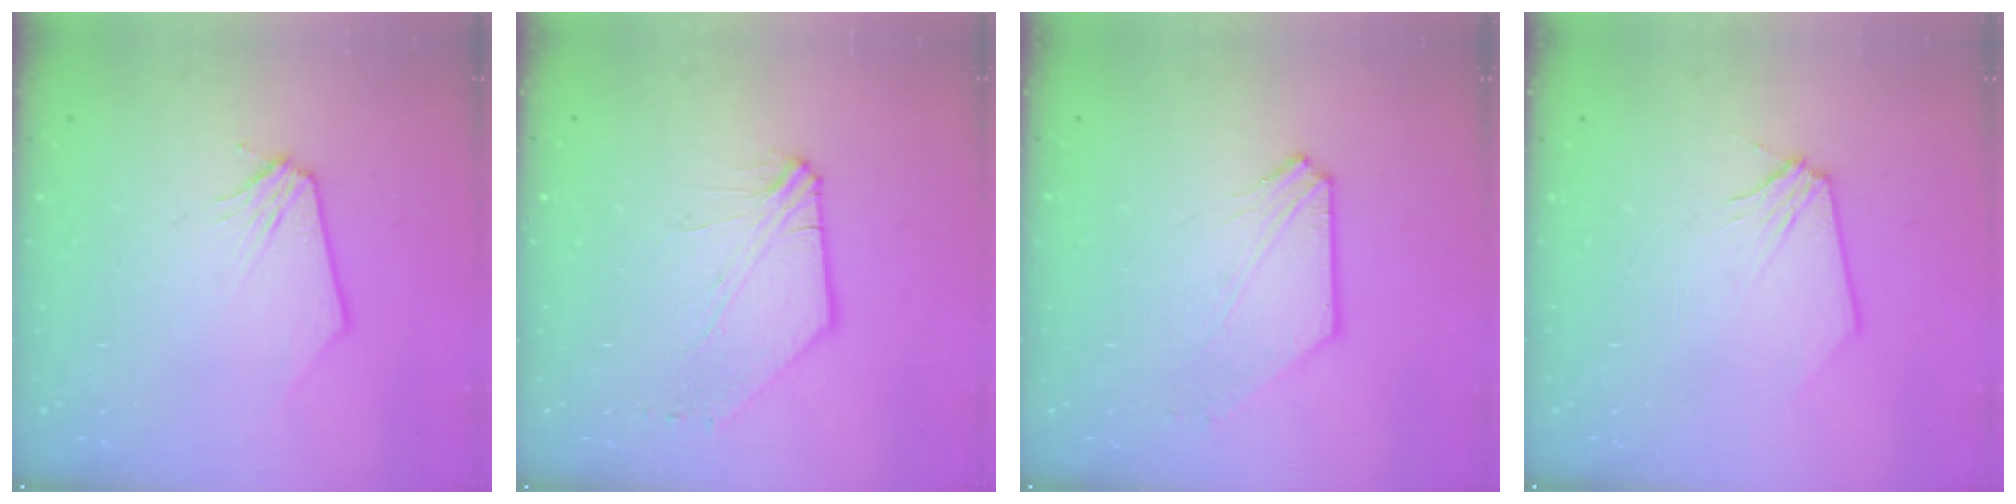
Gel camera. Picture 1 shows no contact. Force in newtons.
{"total": 4.1, "press": 4.1, "slide": 0.2}
{"total": 2.4, "press": 2.4, "slide": 0.3}
{"total": 0.0}